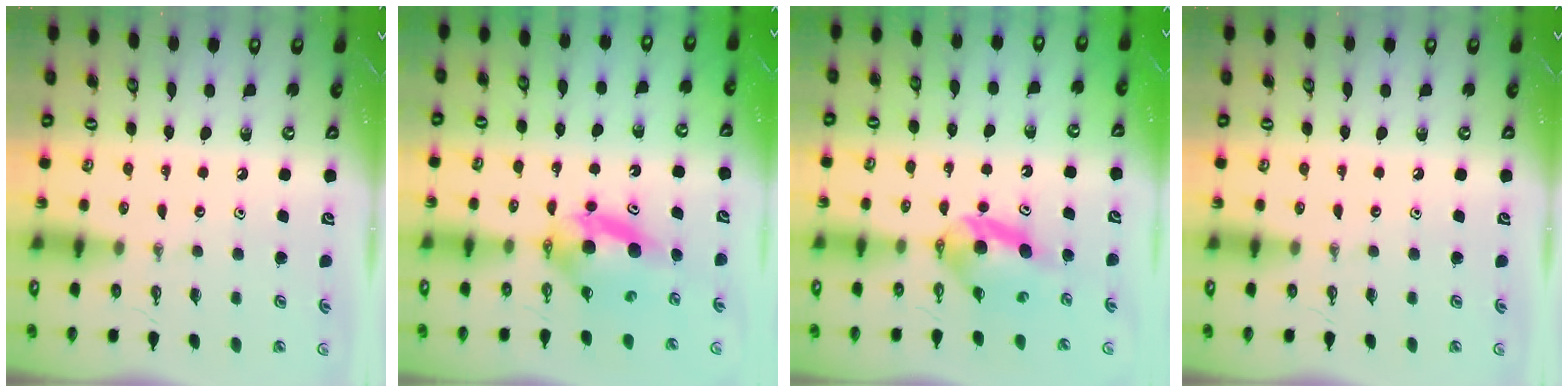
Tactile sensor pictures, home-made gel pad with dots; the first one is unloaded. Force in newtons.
{"total": 6.8, "press": 5.7, "slide": 3.6}
{"total": 5.9, "press": 5.8, "slide": 1.0}
{"total": 0.0}